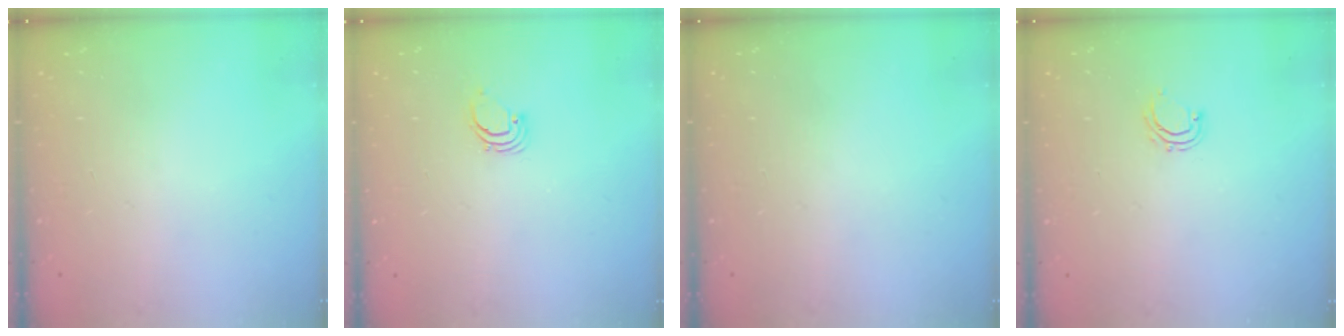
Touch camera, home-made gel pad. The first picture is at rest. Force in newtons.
{"total": 1.7, "press": 1.7, "slide": 0.1}
{"total": 0.0}
{"total": 5.2, "press": 5.1, "slide": 1.0}